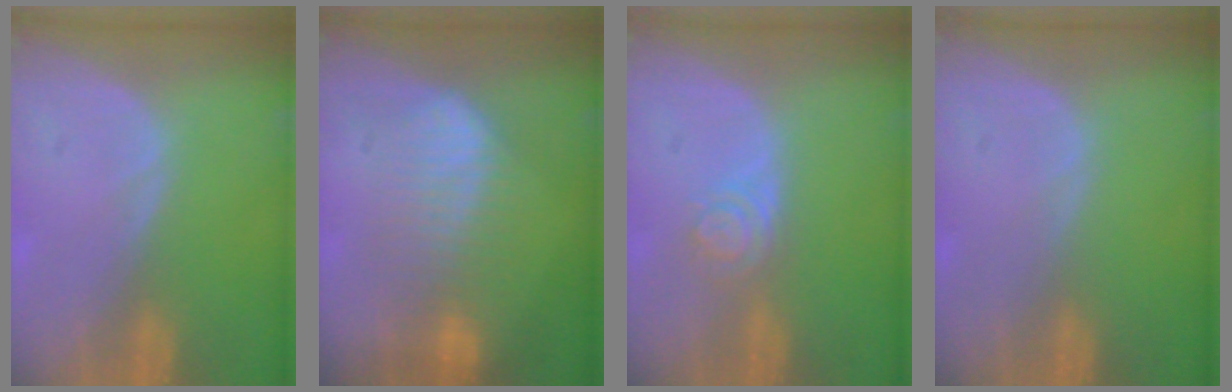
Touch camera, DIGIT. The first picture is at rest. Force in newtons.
{"total": 7.3, "press": 7.3, "slide": 0.1}
{"total": 3.9, "press": 3.5, "slide": 1.9}
{"total": 0.0}